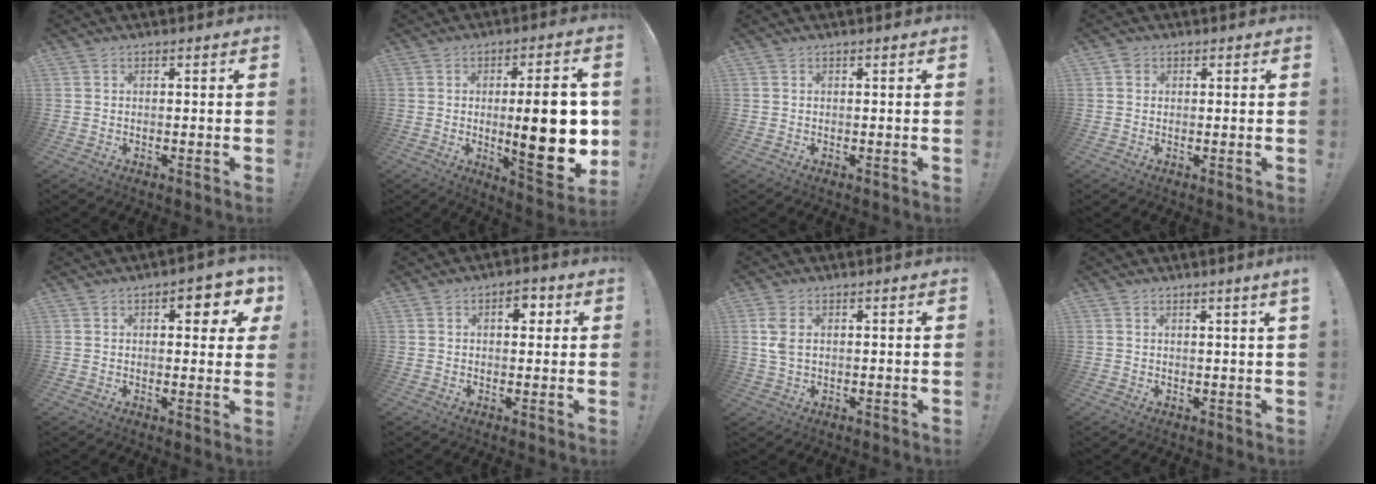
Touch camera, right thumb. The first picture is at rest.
{"total": 21.3, "force": [-0.4, 5.9, 20.5], "torque": [-0.279, -0.019, 0.000]}
{"total": 0.0}
{"total": 1.1, "force": [0.6, 0.9, 0.4], "torque": [-0.002, 0.000, 0.009]}
{"total": 5.9, "force": [2.3, 2.5, 4.8], "torque": [-0.038, -0.015, 0.030]}
{"total": 4.7, "force": [1.6, 2.8, 3.4], "torque": [-0.032, -0.002, 0.021]}
{"total": 4.2, "force": [1.1, 2.5, 3.2], "torque": [-0.066, 0.002, 0.021]}
{"total": 1.9, "force": [1.1, -0.7, 1.4], "torque": [-0.009, -0.011, 0.014]}